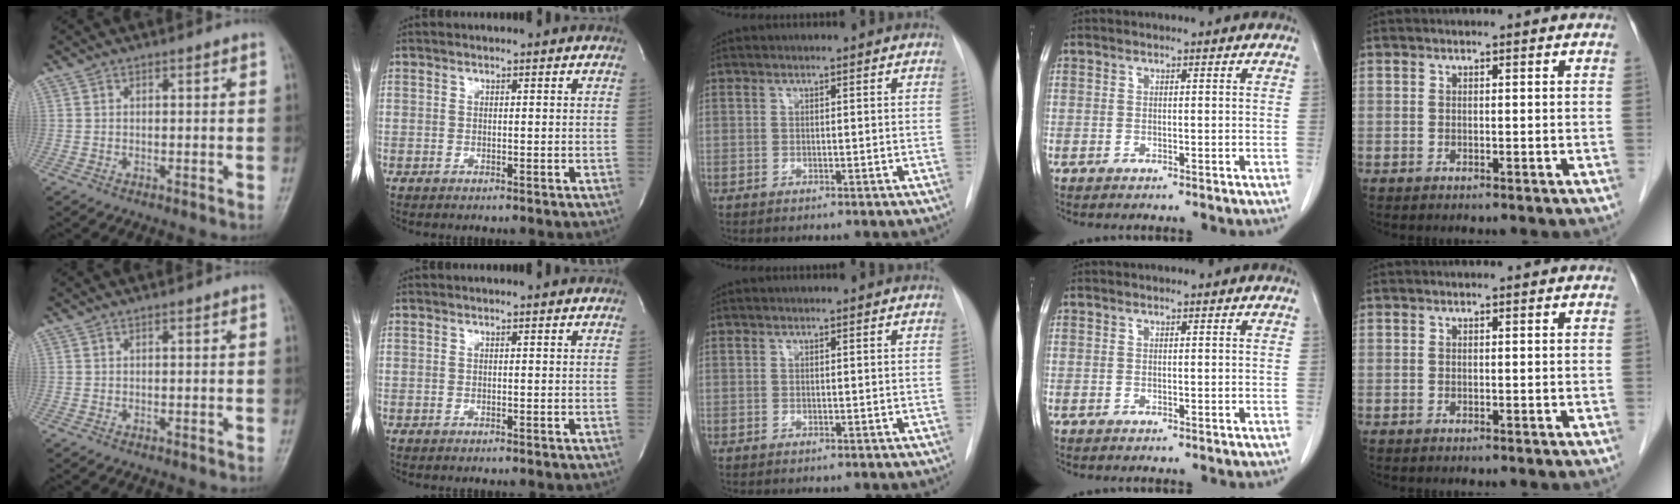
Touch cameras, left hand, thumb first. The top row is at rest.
{}